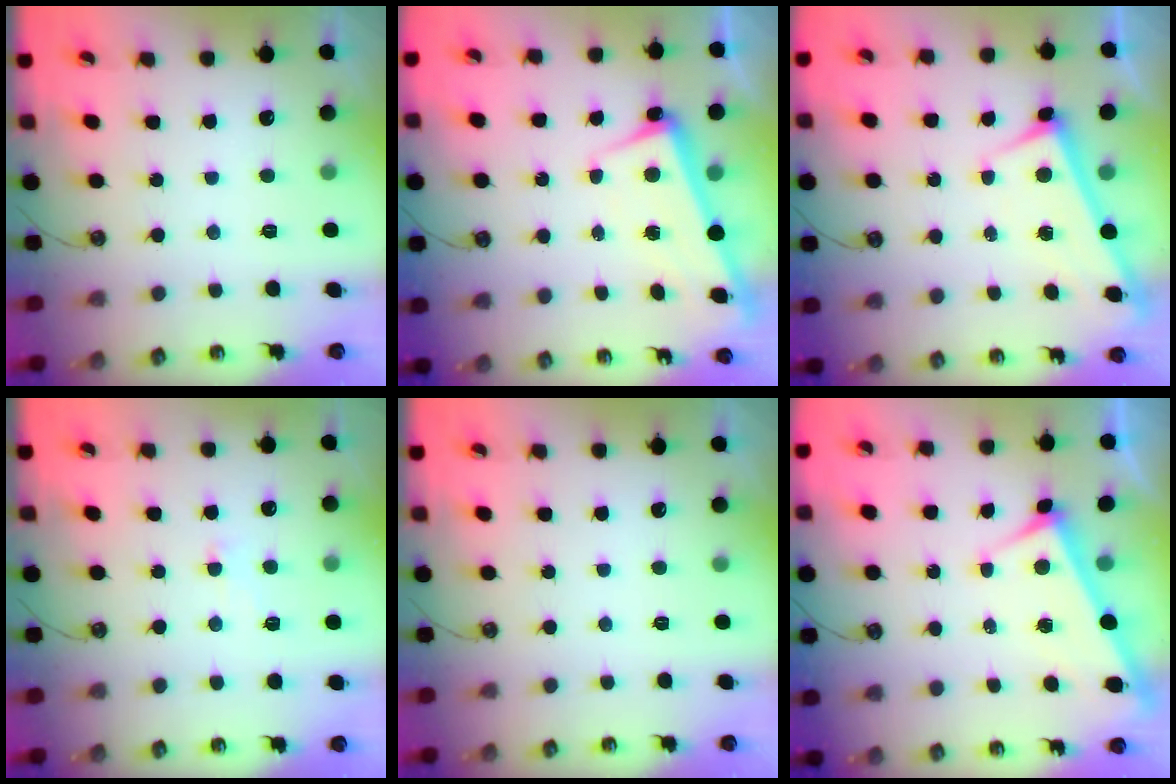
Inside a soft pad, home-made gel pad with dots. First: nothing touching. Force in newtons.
{"total": 2.3, "press": 2.2, "slide": 0.8}
{"total": 3.0, "press": 3.0, "slide": 0.1}
{"total": 1.2, "press": 1.1, "slide": 0.5}
{"total": 0.0}
{"total": 5.2, "press": 5.2, "slide": 0.1}